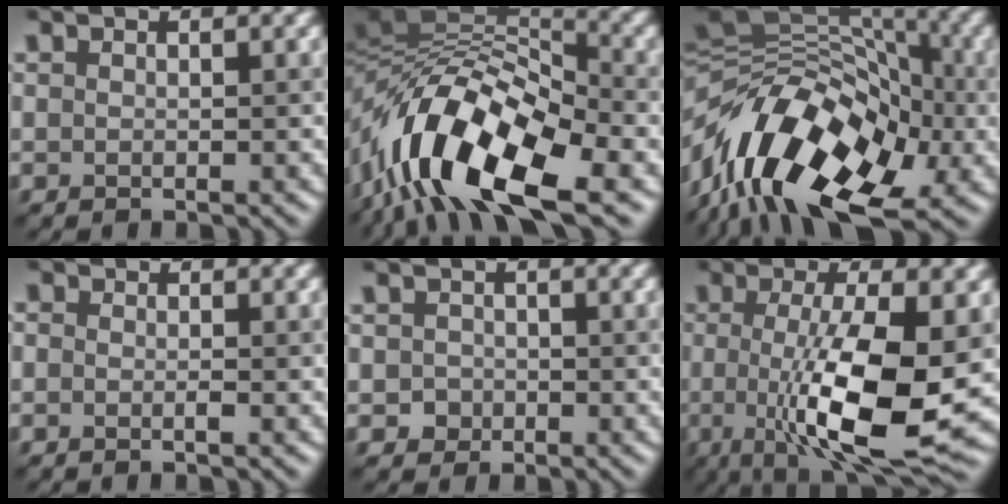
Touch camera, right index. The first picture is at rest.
{"total": 14.2, "force": [-6.0, 6.2, 11.2], "torque": [-0.192, 0.023, -0.118]}
{"total": 16.1, "force": [-6.0, 9.9, 11.3], "torque": [-0.208, 0.014, -0.112]}
{"total": 0.7, "force": [-0.2, 0.5, 0.5], "torque": [-0.009, 0.007, -0.009]}
{"total": 1.5, "force": [-0.2, 1.5, 0.0], "torque": [0.020, 0.006, -0.006]}
{"total": 10.3, "force": [-1.5, 2.9, 9.8], "torque": [-0.167, -0.016, -0.017]}